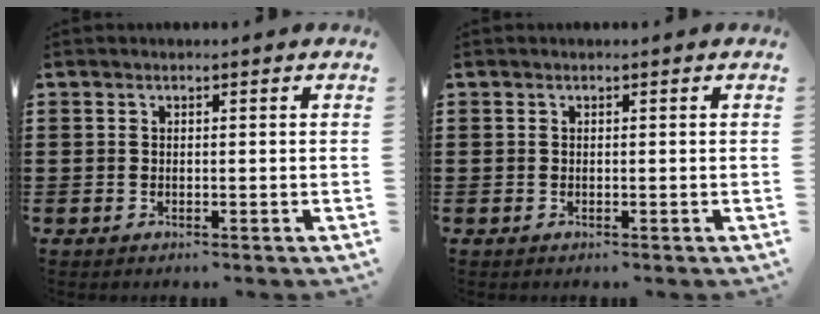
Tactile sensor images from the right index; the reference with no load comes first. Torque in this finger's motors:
{"motor_torque": [0.00, 0.00, 0.00, 0.00]}